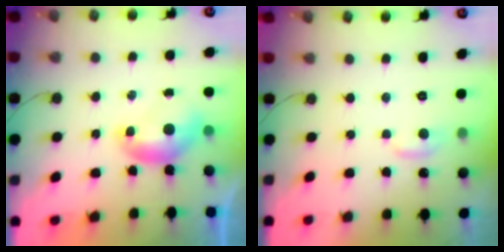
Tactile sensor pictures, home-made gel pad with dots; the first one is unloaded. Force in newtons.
{"total": 0.9, "press": 0.4, "slide": 0.8}